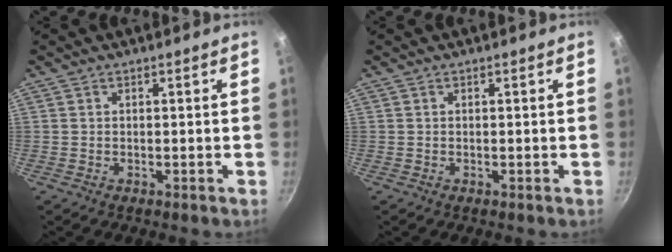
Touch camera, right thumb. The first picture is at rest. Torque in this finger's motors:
{"motor_torque": [-0.14, -0.14, 0.04, 0.04, 0.00]}